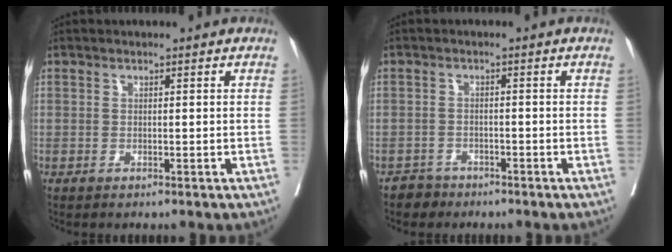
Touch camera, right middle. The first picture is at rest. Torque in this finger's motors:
{"motor_torque": [0.33, -0.36, 0.01, 0.00]}